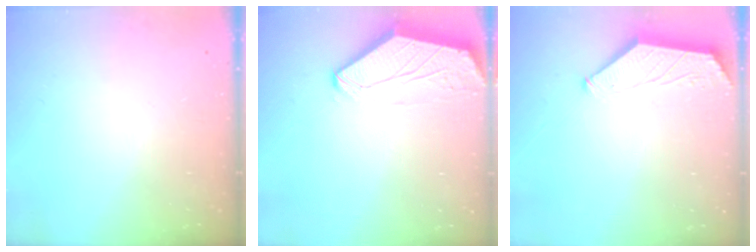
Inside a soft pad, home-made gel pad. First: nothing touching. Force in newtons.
{"total": 0.0}
{"total": 1.6, "press": 1.6, "slide": 0.2}